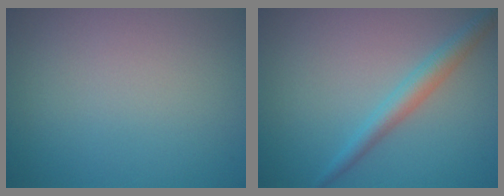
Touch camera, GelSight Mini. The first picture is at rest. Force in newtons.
{"total": 2.4, "press": 2.4, "slide": 0.1}